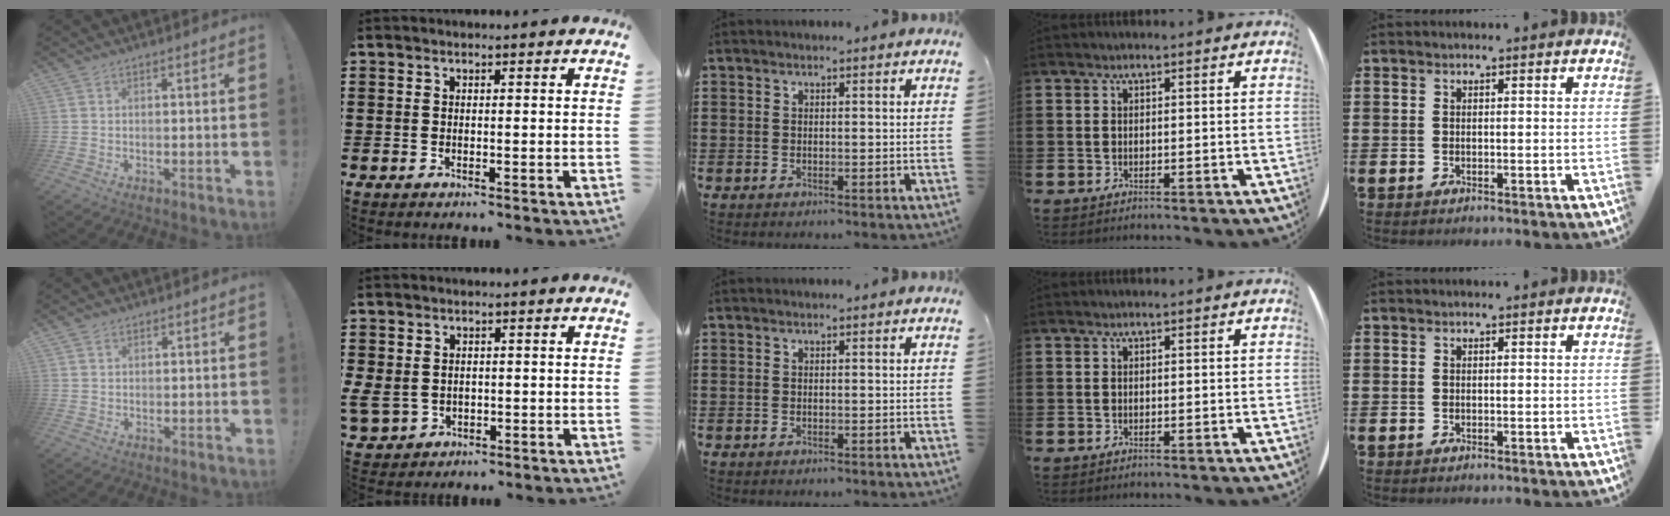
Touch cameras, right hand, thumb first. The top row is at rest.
{"thumb": {"total": 1.7, "force": [1.1, 1.2, 0.1], "torque": [0.012, -0.010, 0.019]}, "index": {"total": 2.6, "force": [0.4, 2.4, 0.9], "torque": [-0.035, 0.005, 0.004]}}